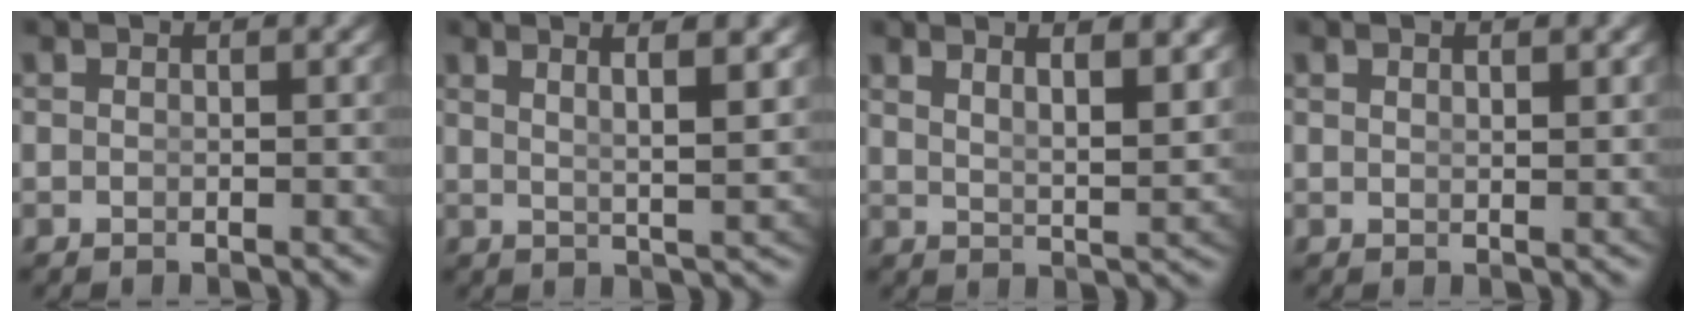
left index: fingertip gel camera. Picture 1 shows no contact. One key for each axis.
{"total": 5.0, "fx": 2.9, "fy": 0.4, "fz": 4.1, "tx": -0.055, "ty": 0.001, "tz": 0.052}
{"total": 5.0, "fx": 3.1, "fy": 1.1, "fz": 3.8, "tx": -0.053, "ty": -0.005, "tz": 0.056}
{"total": 0.9, "fx": 0.5, "fy": -0.5, "fz": 0.5, "tx": -0.007, "ty": -0.007, "tz": 0.016}